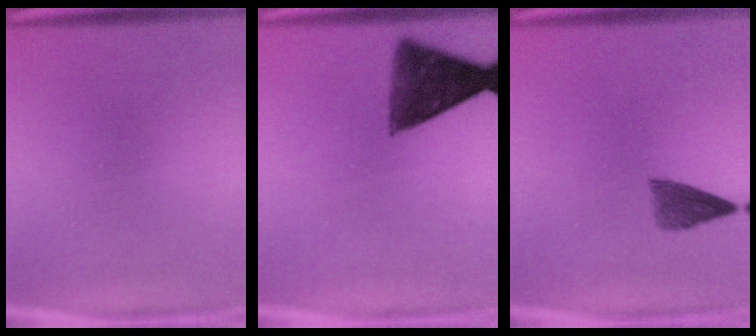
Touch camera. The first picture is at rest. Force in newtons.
{"total": 9.5}
{"total": 3.0}